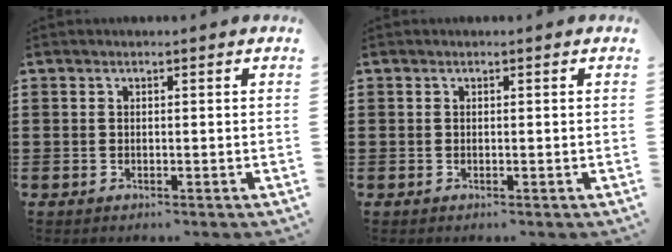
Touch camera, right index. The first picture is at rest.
{"total": 0.0}